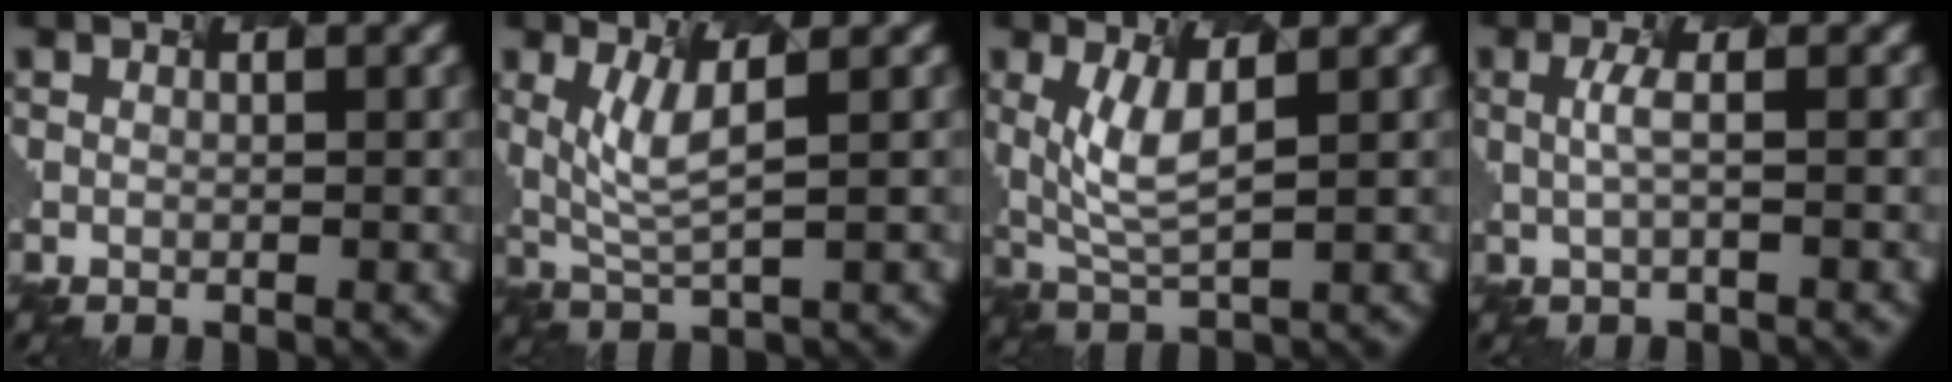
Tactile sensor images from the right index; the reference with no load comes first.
{"total": 2.8, "force": [0.3, 0.4, 2.8], "torque": [-0.075, -0.008, 0.023]}
{"total": 3.4, "force": [0.1, 0.9, 3.3], "torque": [-0.086, -0.010, 0.020]}
{"total": 1.4, "force": [-0.7, 0.0, 1.2], "torque": [-0.028, 0.003, -0.004]}